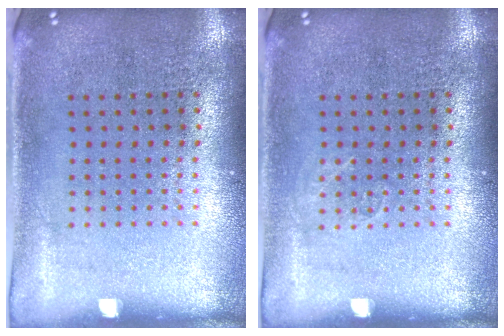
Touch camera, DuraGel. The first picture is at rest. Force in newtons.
{"total": 0.7, "press": 0.7, "slide": 0.1}